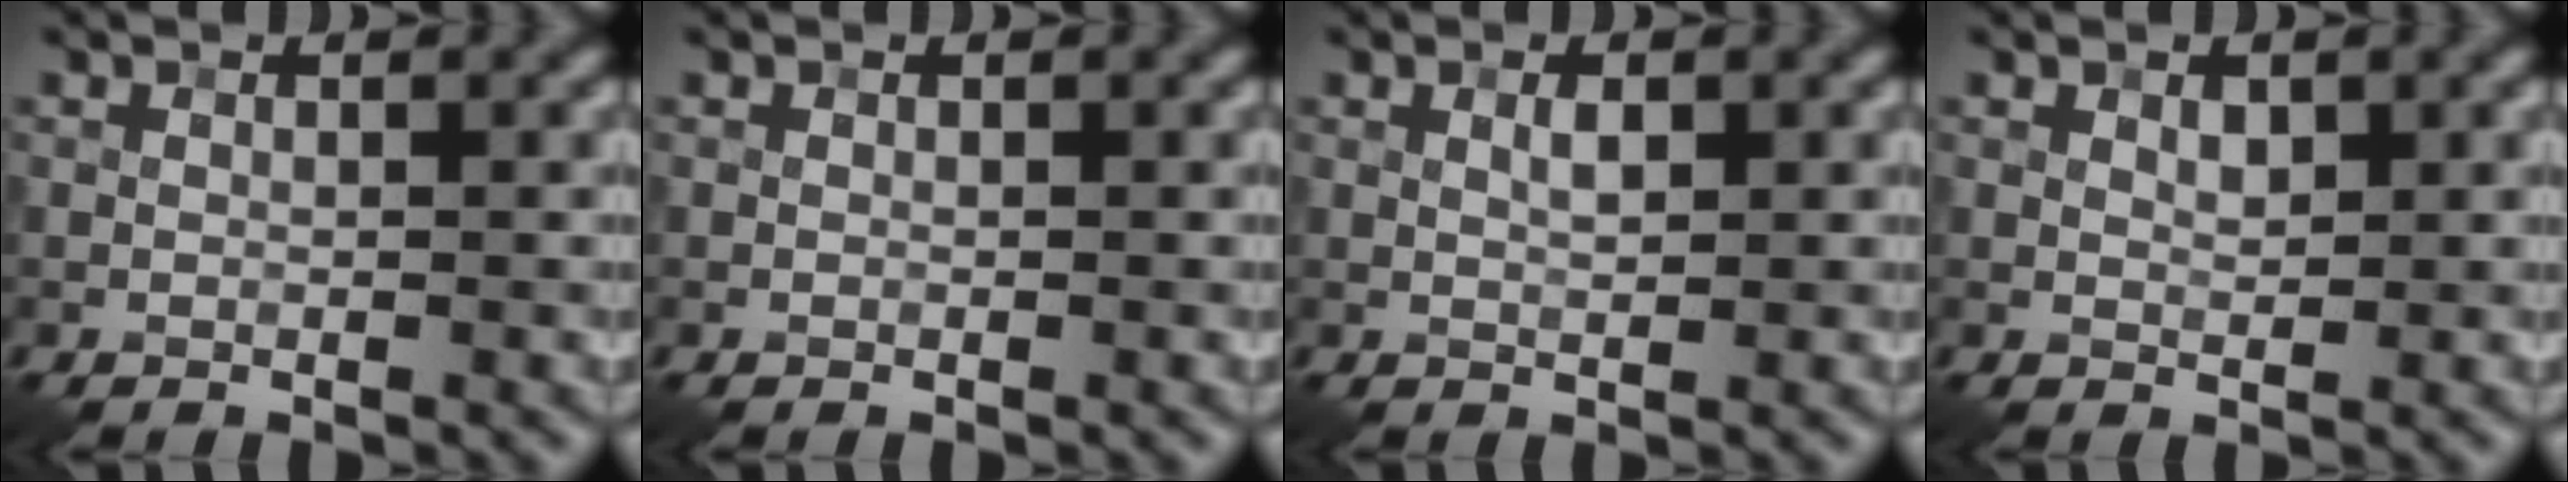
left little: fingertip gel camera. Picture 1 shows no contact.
{"total": 0.0}
{"total": 1.1, "force": [0.4, 0.4, 1.0], "torque": [-0.020, 0.000, 0.008]}
{"total": 1.1, "force": [0.6, 0.6, 0.7], "torque": [-0.012, -0.001, 0.010]}